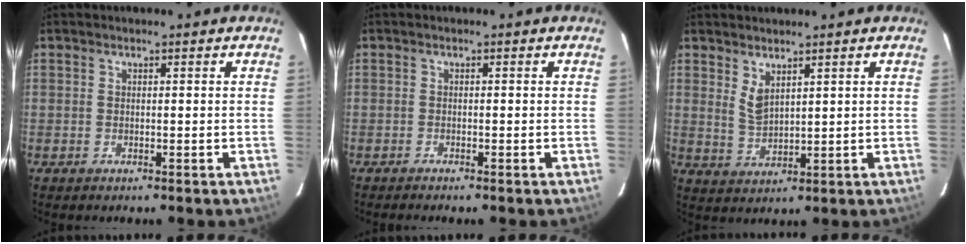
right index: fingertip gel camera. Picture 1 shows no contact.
{"total": 0.9, "force": [-0.8, -0.1, 0.3], "torque": [-0.008, -0.003, -0.013]}
{"total": 3.6, "force": [2.7, 1.1, 2.1], "torque": [-0.040, -0.006, 0.055]}